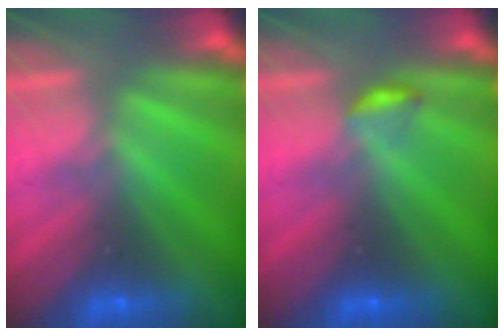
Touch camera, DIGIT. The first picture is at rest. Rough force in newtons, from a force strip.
{"total": 2.8}